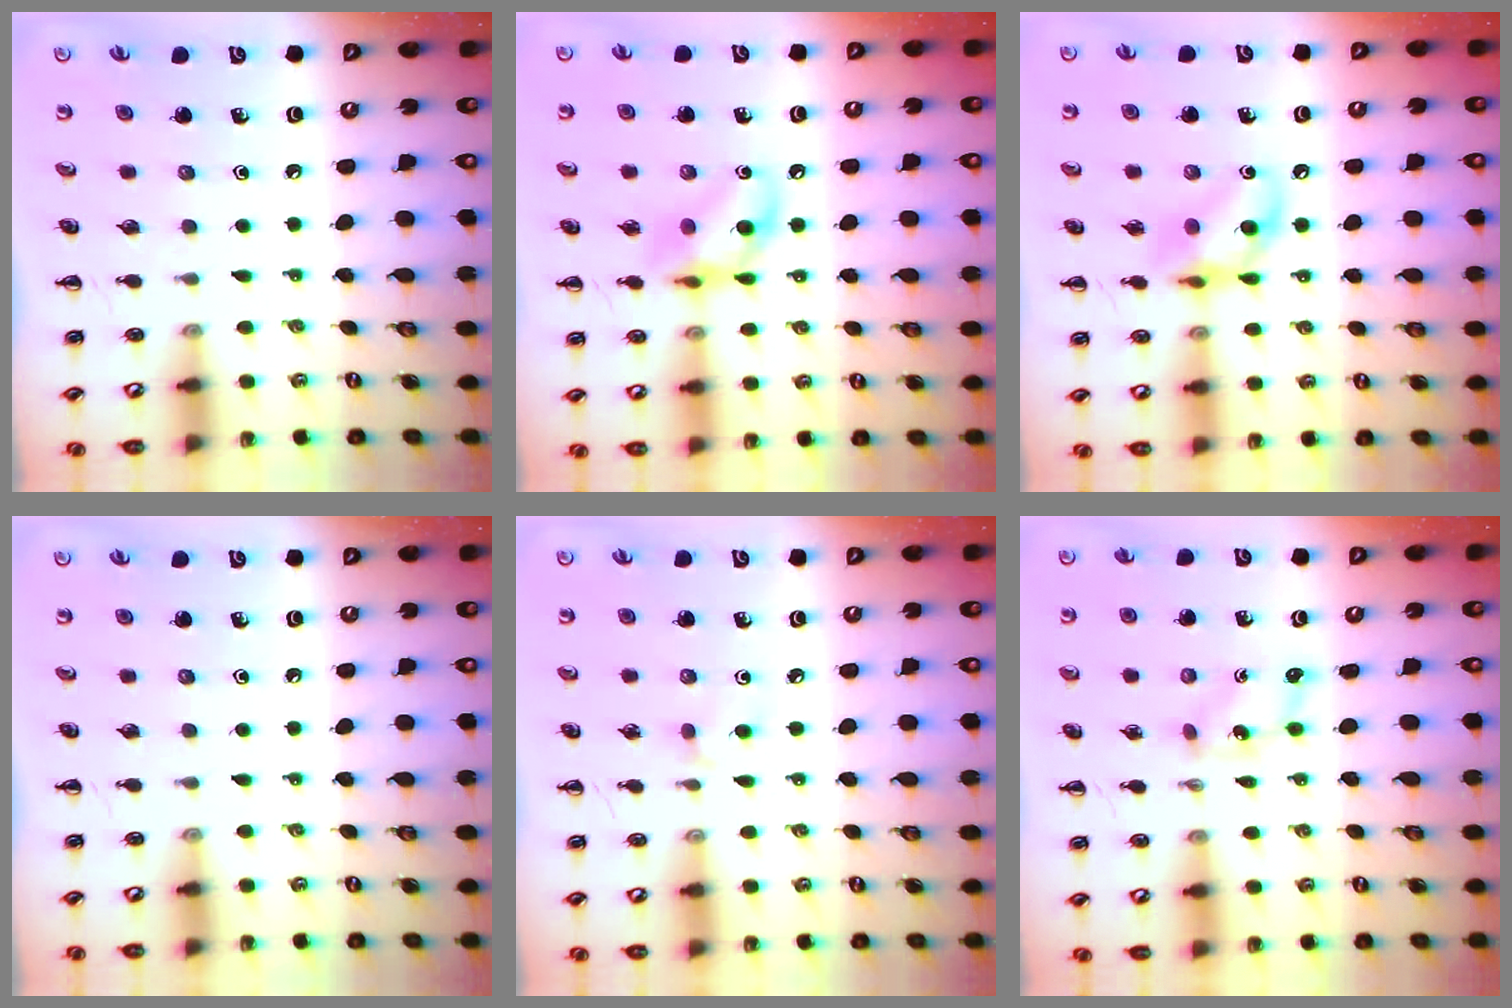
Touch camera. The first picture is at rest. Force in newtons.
{"total": 11.5, "press": 11.3, "slide": 2.0}
{"total": 11.5, "press": 11.3, "slide": 2.0}
{"total": 0.0}
{"total": 4.4, "press": 4.0, "slide": 1.8}
{"total": 1.8, "press": 1.8, "slide": 0.3}